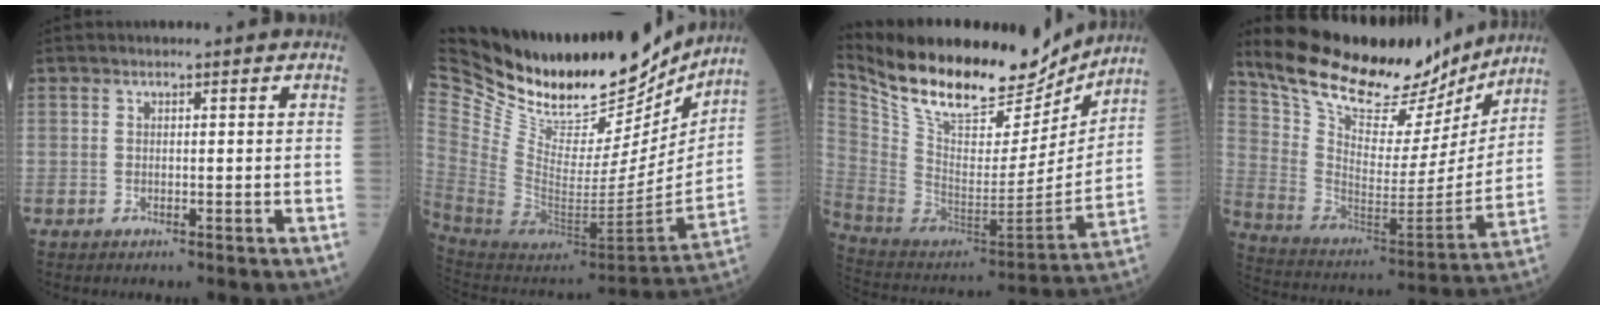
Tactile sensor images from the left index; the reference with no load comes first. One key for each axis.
{"total": 33.9, "fx": 27.8, "fy": 11.5, "fz": 15.6, "tx": -0.316, "ty": -0.039, "tz": 0.445}
{"total": 25.2, "fx": 20.9, "fy": 7.5, "fz": 12.0, "tx": -0.226, "ty": -0.018, "tz": 0.340}
{"total": 24.4, "fx": 21.3, "fy": 6.4, "fz": 10.1, "tx": -0.172, "ty": -0.027, "tz": 0.329}